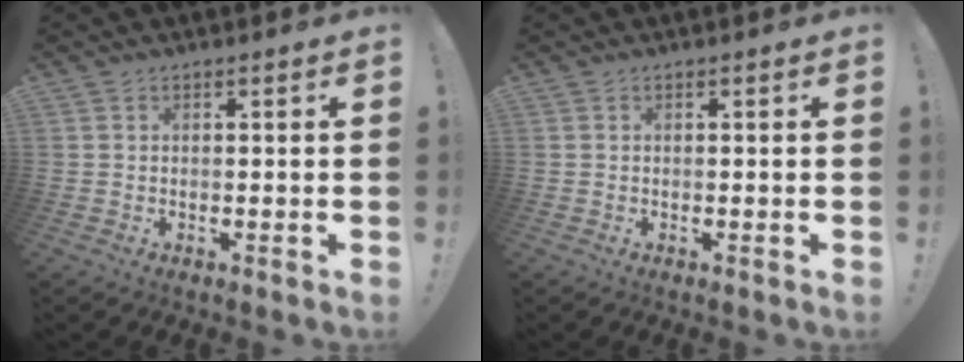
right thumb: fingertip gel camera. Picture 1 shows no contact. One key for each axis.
{"total": 0.0}